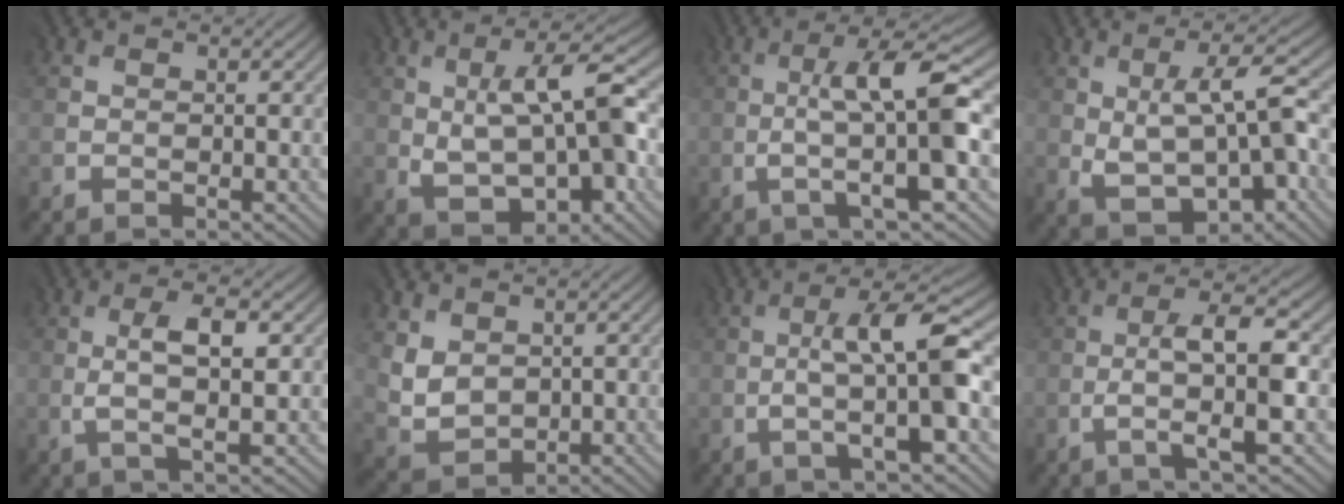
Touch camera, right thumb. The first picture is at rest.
{"total": 9.6, "force": [0.5, 4.0, 8.7], "torque": [-0.155, 0.000, 0.015]}
{"total": 9.2, "force": [-0.2, 1.6, 9.1], "torque": [-0.144, 0.019, -0.006]}
{"total": 8.4, "force": [-0.1, 3.4, 7.6], "torque": [-0.141, -0.001, 0.006]}
{"total": 4.6, "force": [0.4, 1.1, 4.4], "torque": [-0.088, 0.003, 0.006]}
{"total": 5.2, "force": [1.9, 3.9, 2.8], "torque": [-0.084, -0.012, 0.044]}
{"total": 8.5, "force": [-0.5, 1.5, 8.3], "torque": [-0.133, 0.020, -0.014]}
{"total": 6.0, "force": [-1.1, 0.9, 5.9], "torque": [-0.099, 0.016, -0.027]}